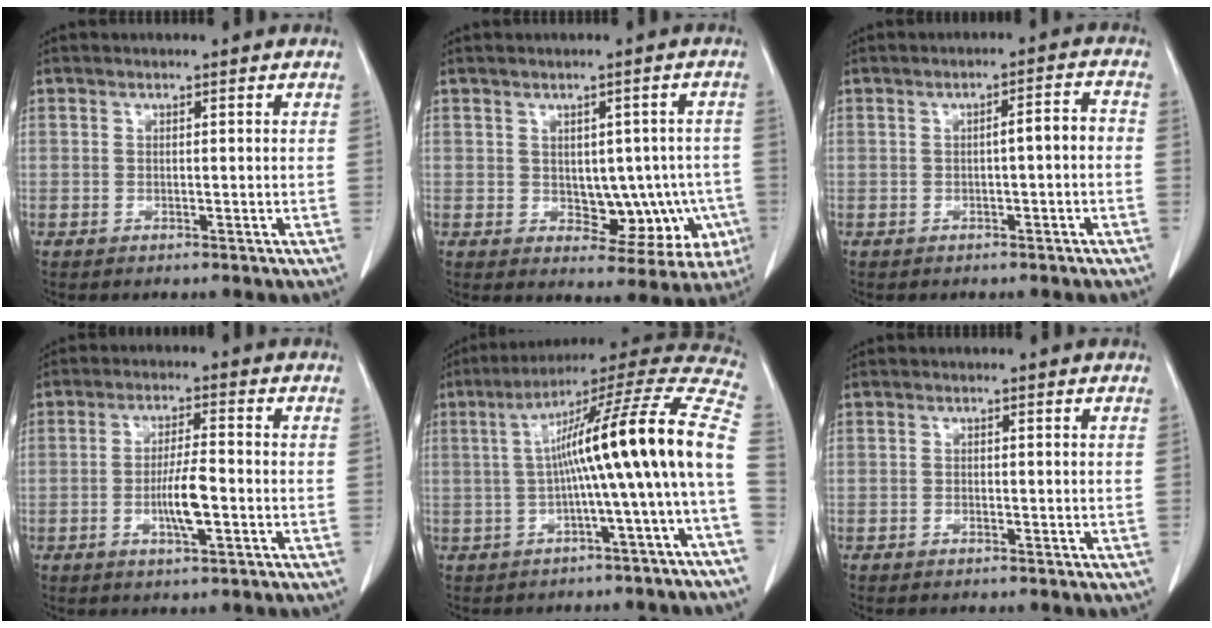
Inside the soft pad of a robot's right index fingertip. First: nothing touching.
{"total": 9.3, "force": [-1.4, 5.4, 7.4], "torque": [-0.072, 0.015, -0.001]}
{"total": 3.2, "force": [-0.6, 0.5, 3.1], "torque": [-0.041, 0.013, -0.009]}
{"total": 5.9, "force": [-1.6, 0.8, 5.6], "torque": [-0.108, -0.003, -0.028]}
{"total": 18.2, "force": [-1.4, -1.1, 18.1], "torque": [-0.258, 0.043, -0.029]}
{"total": 0.6, "force": [-0.5, 0.2, 0.3], "torque": [-0.007, 0.000, -0.007]}